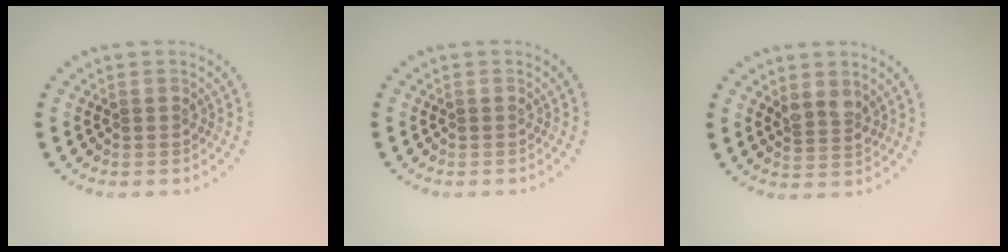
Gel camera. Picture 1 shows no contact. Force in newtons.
{"total": 0.0}
{"total": 1.7, "press": 1.5, "slide": 0.9}